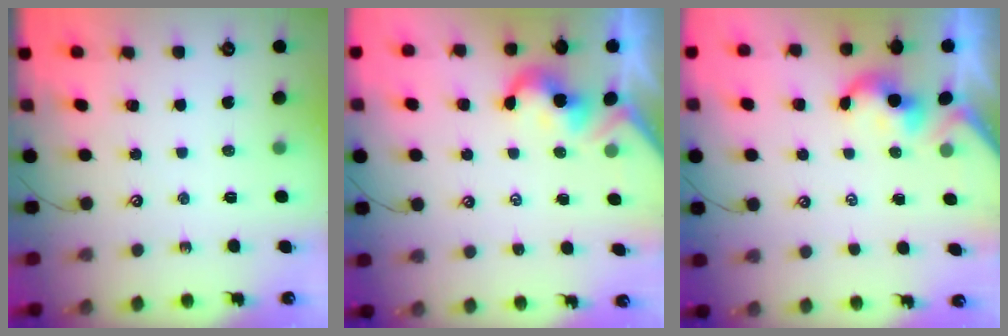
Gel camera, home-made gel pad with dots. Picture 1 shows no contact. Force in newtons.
{"total": 2.0, "press": 1.9, "slide": 0.5}
{"total": 0.0}